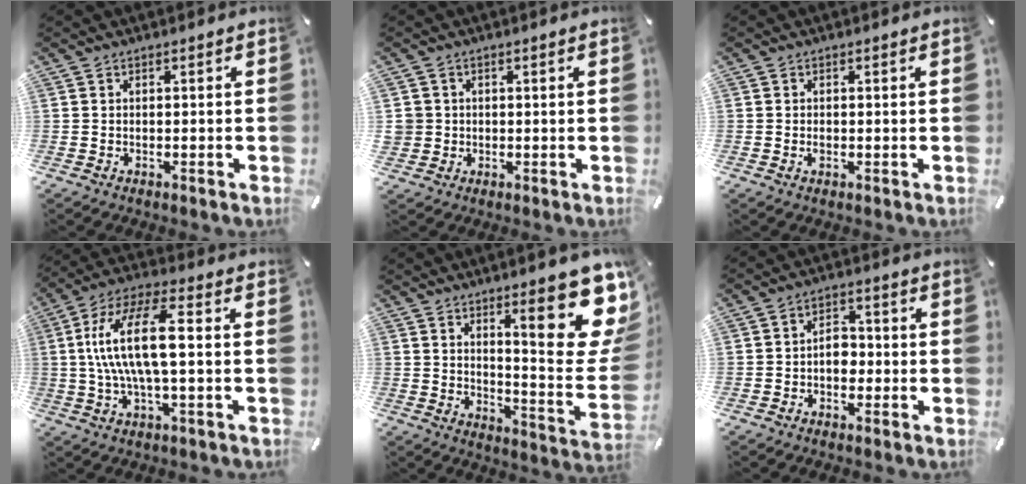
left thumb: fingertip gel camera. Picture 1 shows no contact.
{"total": 3.5, "force": [0.6, 3.5, 0.1], "torque": [-0.008, 0.007, 0.012]}
{"total": 0.8, "force": [-0.1, 0.6, 0.5], "torque": [-0.012, 0.000, -0.001]}
{"total": 15.3, "force": [0.6, 5.2, 14.4], "torque": [-0.298, -0.003, 0.001]}
{"total": 21.8, "force": [11.6, 6.3, 17.4], "torque": [-0.228, -0.086, 0.180]}
{"total": 5.0, "force": [-1.0, 3.6, 3.3], "torque": [-0.052, 0.010, -0.020]}